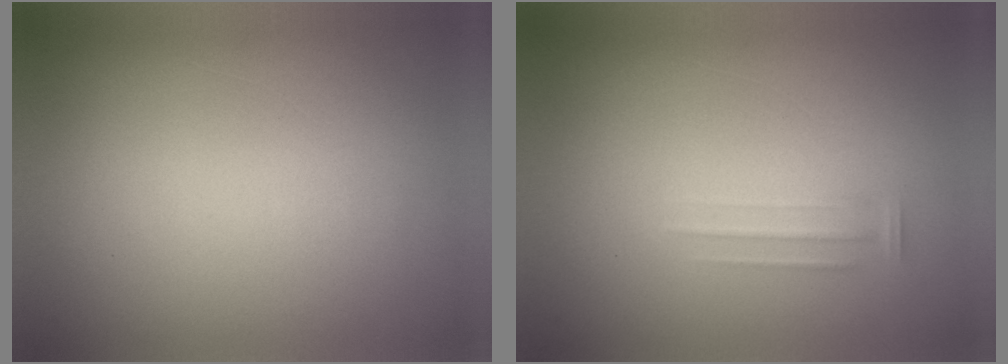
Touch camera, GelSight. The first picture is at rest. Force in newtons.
{"total": 1.7}